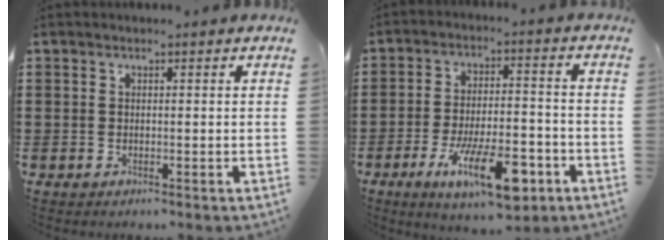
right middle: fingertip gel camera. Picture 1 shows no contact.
{"total": 12.4, "force": [-6.7, 4.0, 9.7], "torque": [-0.177, 0.010, -0.118]}